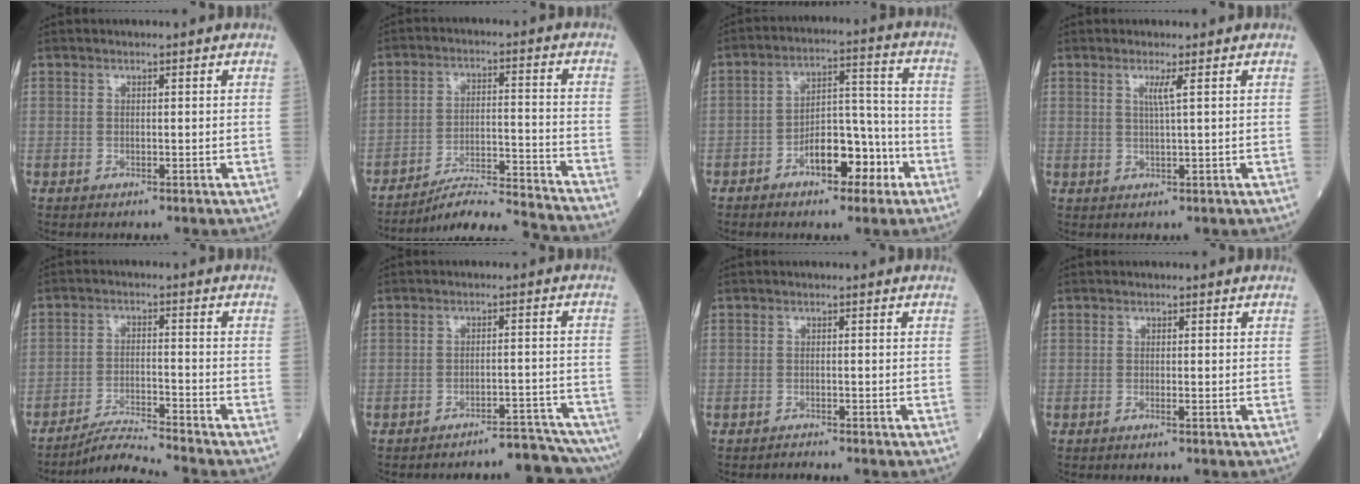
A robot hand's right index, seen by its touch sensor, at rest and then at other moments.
{"total": 14.7, "force": [-14.3, -1.6, 3.2], "torque": [-0.042, 0.002, -0.219]}
{"total": 9.1, "force": [-4.6, 4.0, 6.8], "torque": [-0.111, 0.029, -0.074]}
{"total": 1.9, "force": [0.7, -0.6, 1.7], "torque": [-0.036, -0.004, 0.015]}
{"total": 6.0, "force": [-5.7, -2.0, 0.7], "torque": [-0.018, -0.015, -0.104]}
{"total": 7.0, "force": [-6.8, -0.7, 1.2], "torque": [0.008, 0.018, -0.091]}
{"total": 1.1, "force": [-1.0, -0.2, -0.2], "torque": [0.001, -0.004, -0.016]}
{"total": 0.5, "force": [-0.4, -0.1, 0.3], "torque": [-0.007, 0.001, -0.008]}